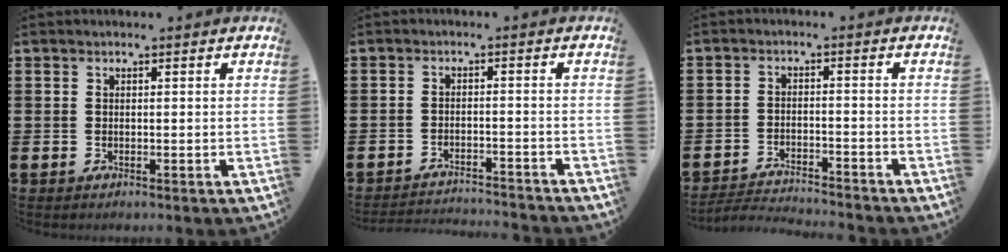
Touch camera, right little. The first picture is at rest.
{"total": 2.6, "force": [-2.6, -0.1, -0.1], "torque": [-0.003, 0.002, -0.055]}
{"total": 2.8, "force": [-2.8, -0.1, 0.0], "torque": [-0.004, 0.002, -0.061]}